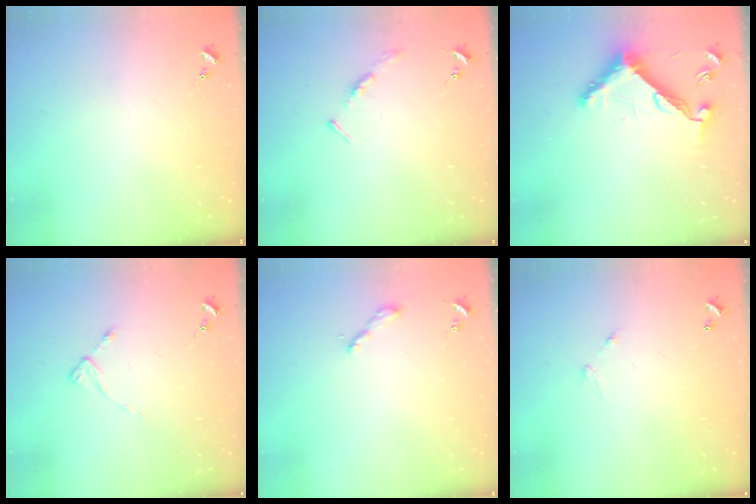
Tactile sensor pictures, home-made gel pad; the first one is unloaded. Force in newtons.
{"total": 3.5, "press": 3.5, "slide": 0.4}
{"total": 11.1, "press": 11.0, "slide": 0.7}
{"total": 2.5, "press": 2.5, "slide": 0.3}
{"total": 2.2, "press": 2.2, "slide": 0.2}
{"total": 4.5, "press": 4.5, "slide": 0.3}